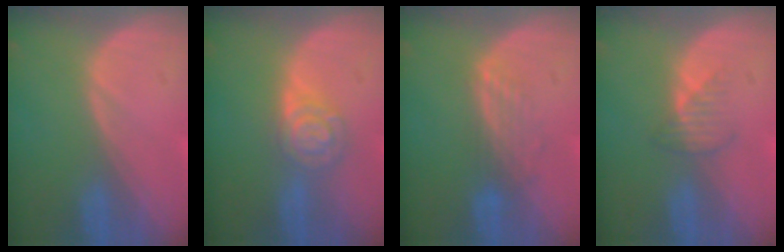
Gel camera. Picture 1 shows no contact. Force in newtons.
{"total": 5.4, "press": 5.3, "slide": 0.4}
{"total": 3.7, "press": 3.0, "slide": 2.2}
{"total": 2.5, "press": 2.5, "slide": 0.2}